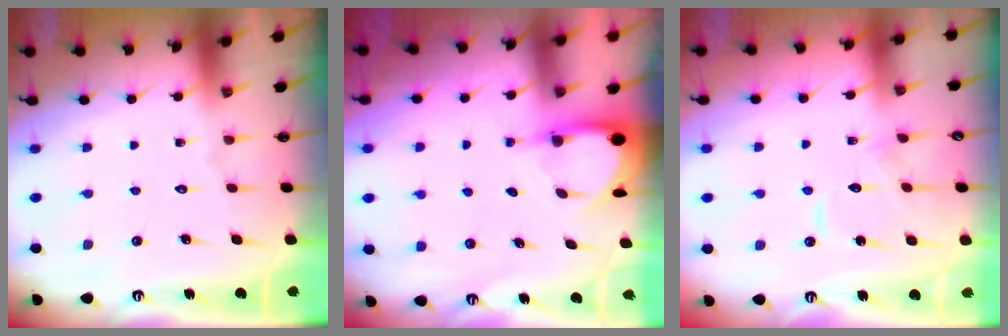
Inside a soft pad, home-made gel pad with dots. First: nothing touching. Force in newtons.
{"total": 3.4, "press": 3.4, "slide": 0.2}
{"total": 10.3, "press": 10.2, "slide": 0.7}